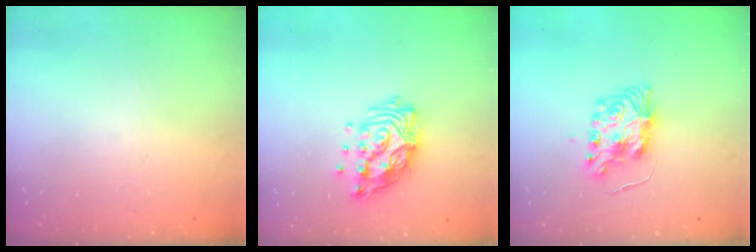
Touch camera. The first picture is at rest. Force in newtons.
{"total": 13.6, "press": 13.5, "slide": 1.5}
{"total": 9.0, "press": 9.0, "slide": 0.9}